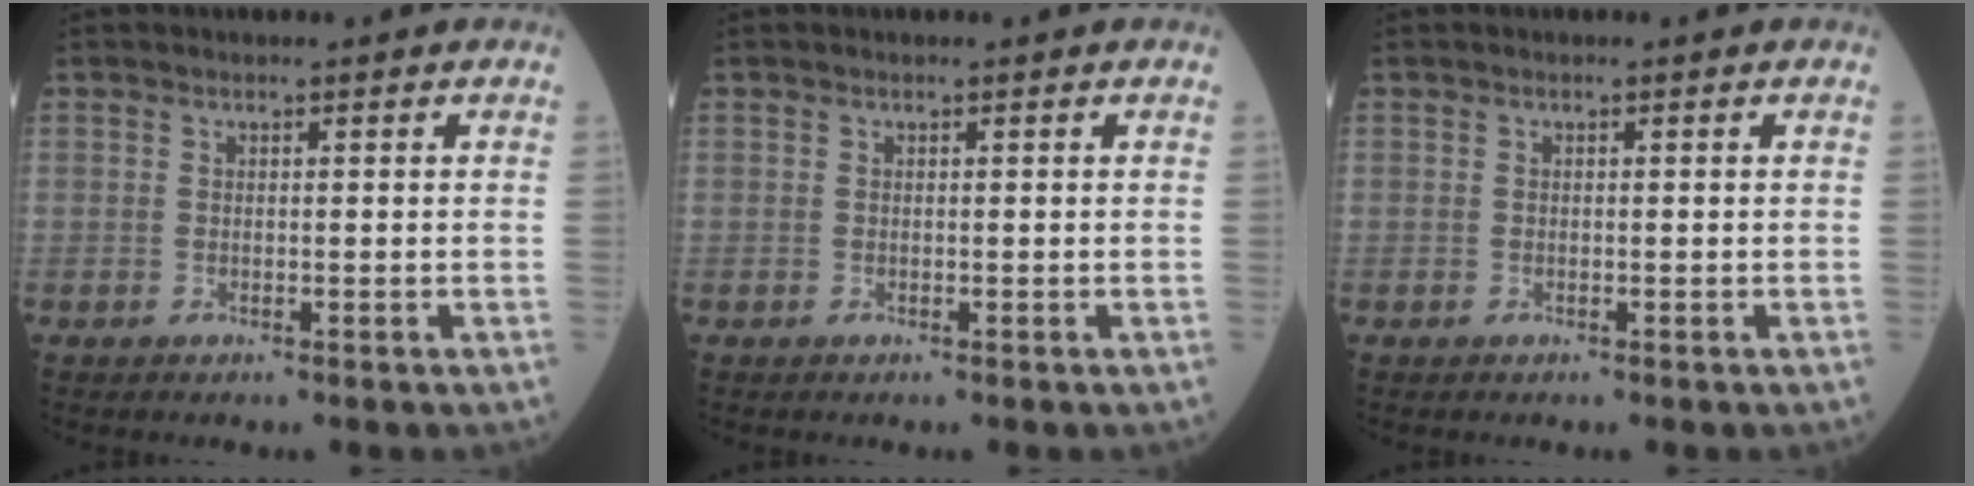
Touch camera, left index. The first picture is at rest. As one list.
[{"total": 0.0}, {"total": 0.0}]